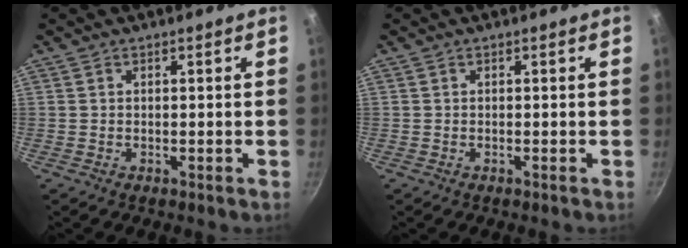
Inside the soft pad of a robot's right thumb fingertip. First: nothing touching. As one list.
[{"total": 0.0}]